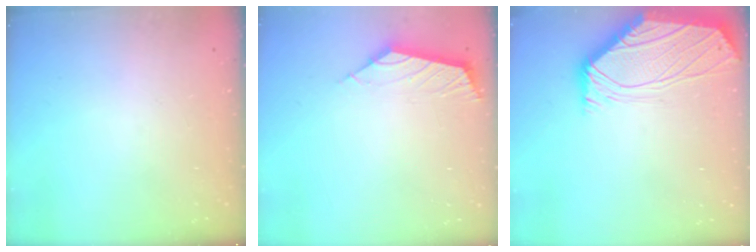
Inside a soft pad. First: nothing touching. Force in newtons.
{"total": 2.8, "press": 2.7, "slide": 0.7}
{"total": 1.0, "press": 0.9, "slide": 0.3}